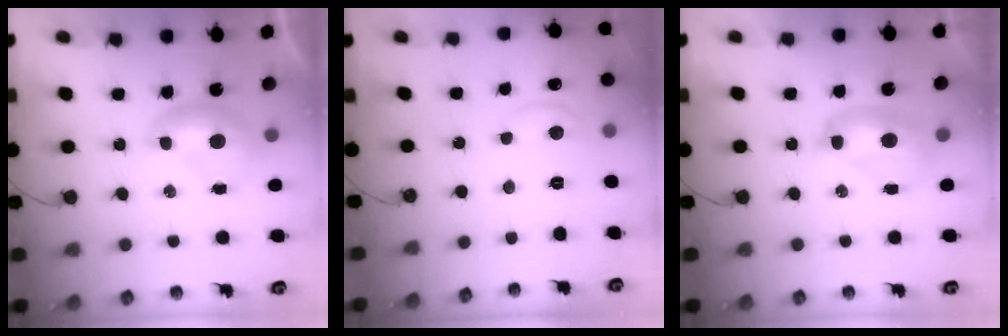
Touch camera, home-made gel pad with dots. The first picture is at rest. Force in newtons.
{"total": 1.4, "press": 1.3, "slide": 0.5}
{"total": 2.7, "press": 2.7, "slide": 0.1}